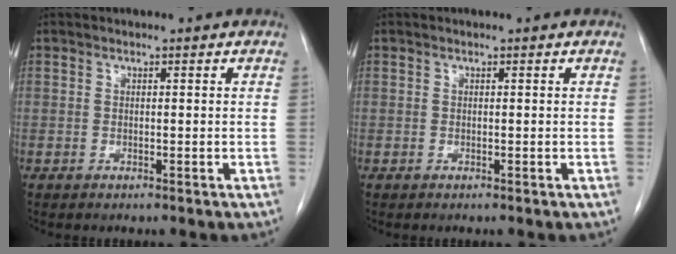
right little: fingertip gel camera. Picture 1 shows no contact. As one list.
[{"total": 0.0}]